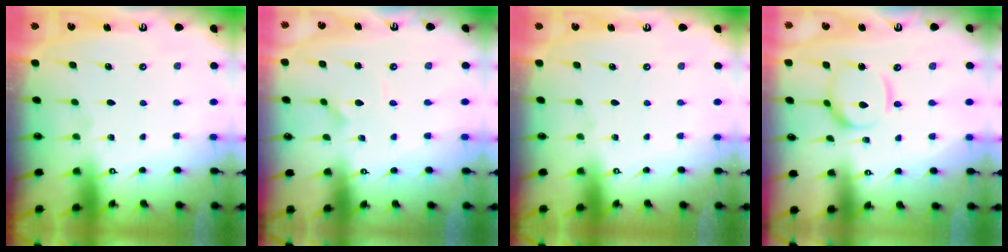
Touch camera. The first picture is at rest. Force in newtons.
{"total": 2.4, "press": 2.4, "slide": 0.1}
{"total": 0.0}
{"total": 10.2, "press": 10.2, "slide": 1.0}